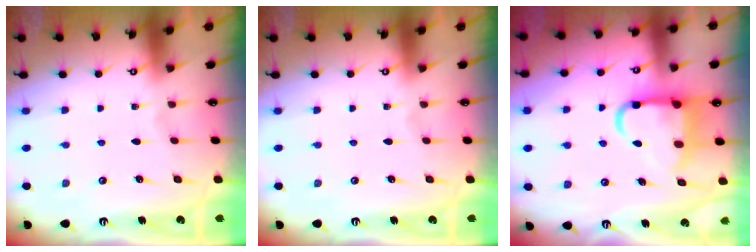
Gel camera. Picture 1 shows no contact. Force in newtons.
{"total": 0.0}
{"total": 12.6, "press": 12.5, "slide": 1.6}